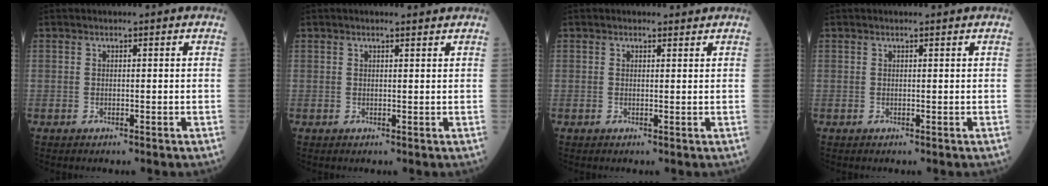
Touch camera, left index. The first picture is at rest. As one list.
[{"total": 1.9, "force": [1.7, 0.4, 0.8], "torque": [-0.019, 0.012, 0.028]}, {"total": 1.3, "force": [1.2, 0.6, 0.0], "torque": [-0.003, 0.010, 0.017]}, {"total": 0.8, "force": [0.7, 0.2, 0.3], "torque": [-0.009, 0.007, 0.013]}]